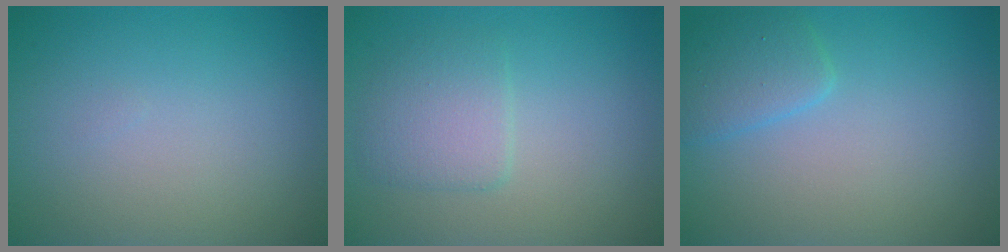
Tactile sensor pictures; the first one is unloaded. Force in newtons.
{"total": 2.5, "press": 2.5, "slide": 0.4}
{"total": 2.3, "press": 2.3, "slide": 0.1}